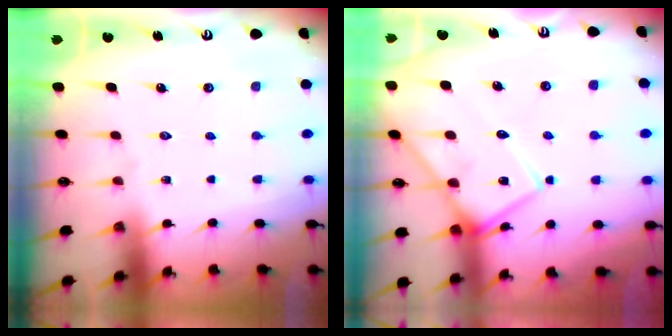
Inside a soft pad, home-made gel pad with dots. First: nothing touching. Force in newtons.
{"total": 10.3, "press": 10.2, "slide": 0.9}